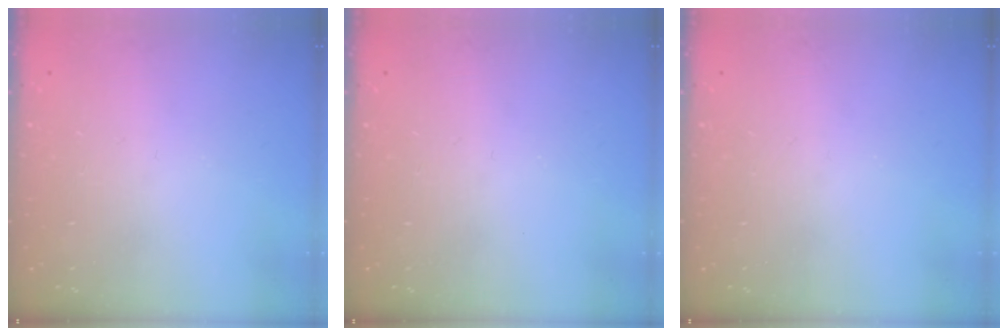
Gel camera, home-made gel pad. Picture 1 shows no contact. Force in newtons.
{"total": 0.0}
{"total": 0.0}